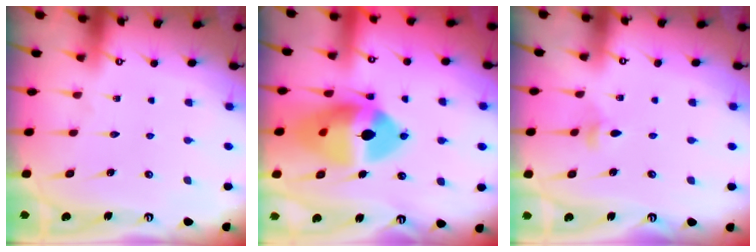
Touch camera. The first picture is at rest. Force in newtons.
{"total": 16.7, "press": 16.4, "slide": 2.7}
{"total": 3.1, "press": 3.0, "slide": 0.7}